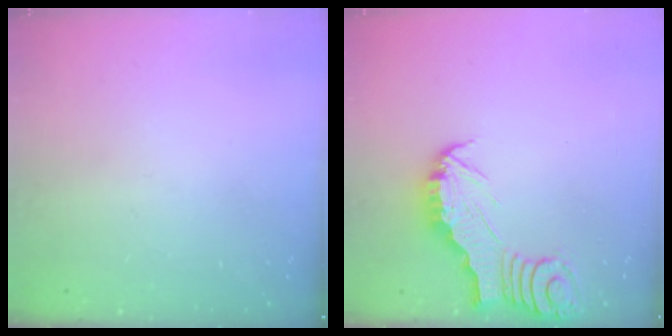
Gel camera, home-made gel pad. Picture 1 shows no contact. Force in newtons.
{"total": 2.7, "press": 2.7, "slide": 0.1}